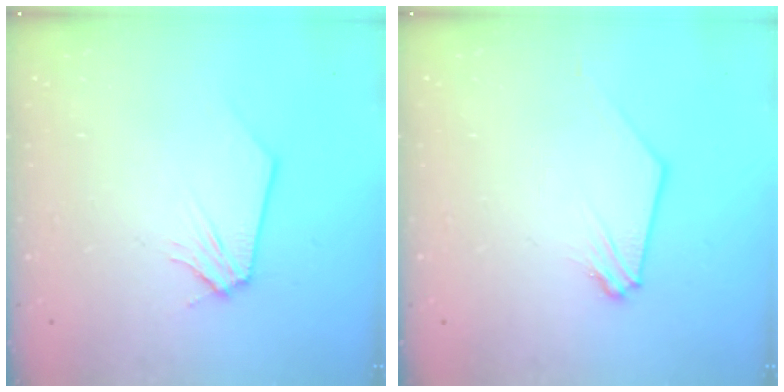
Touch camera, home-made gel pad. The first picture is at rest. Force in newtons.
{"total": 0.7, "press": 0.7, "slide": 0.1}